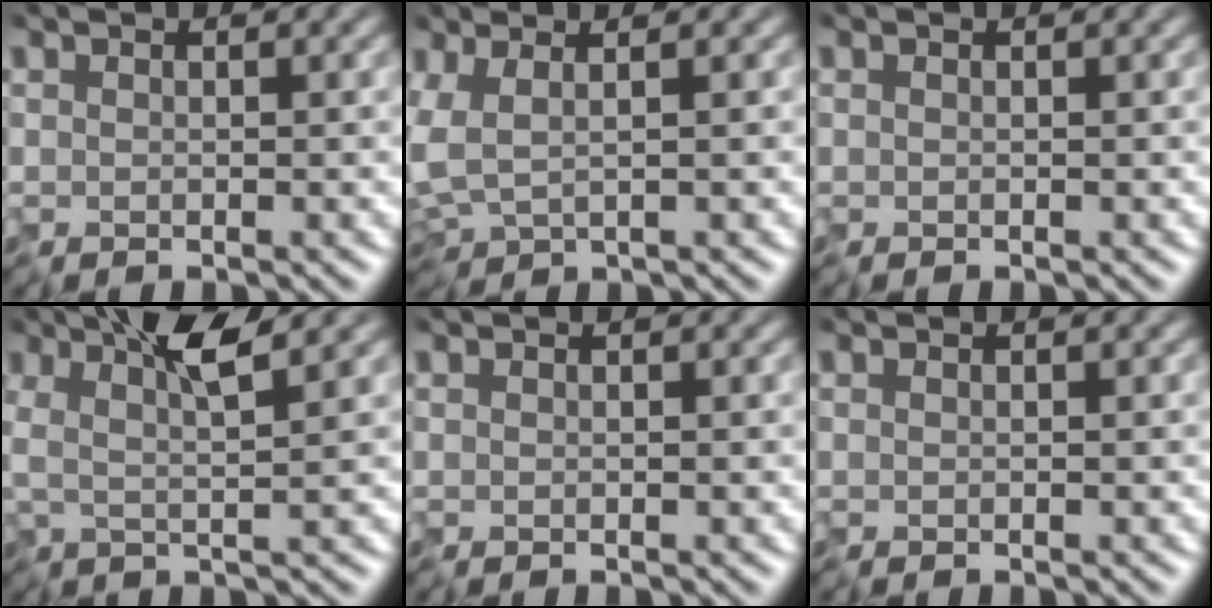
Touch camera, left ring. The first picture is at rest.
{"total": 3.2, "force": [1.0, 1.4, 2.7], "torque": [-0.066, 0.010, 0.015]}
{"total": 0.0}
{"total": 4.5, "force": [2.0, 0.8, 3.9], "torque": [-0.071, 0.004, 0.033]}
{"total": 0.0}
{"total": 0.0}